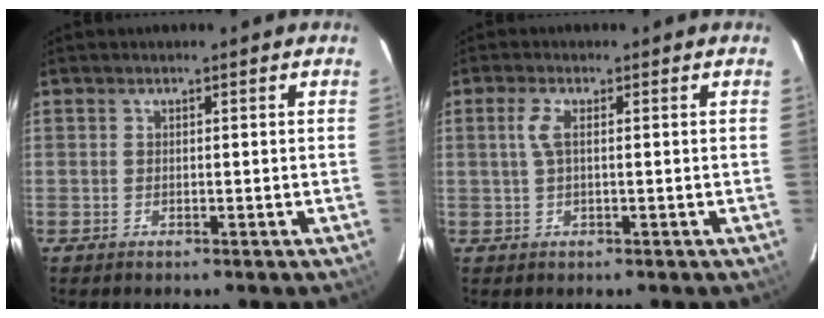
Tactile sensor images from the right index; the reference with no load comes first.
{"total": 2.7, "force": [0.4, 0.5, 2.6], "torque": [-0.058, 0.002, 0.008]}